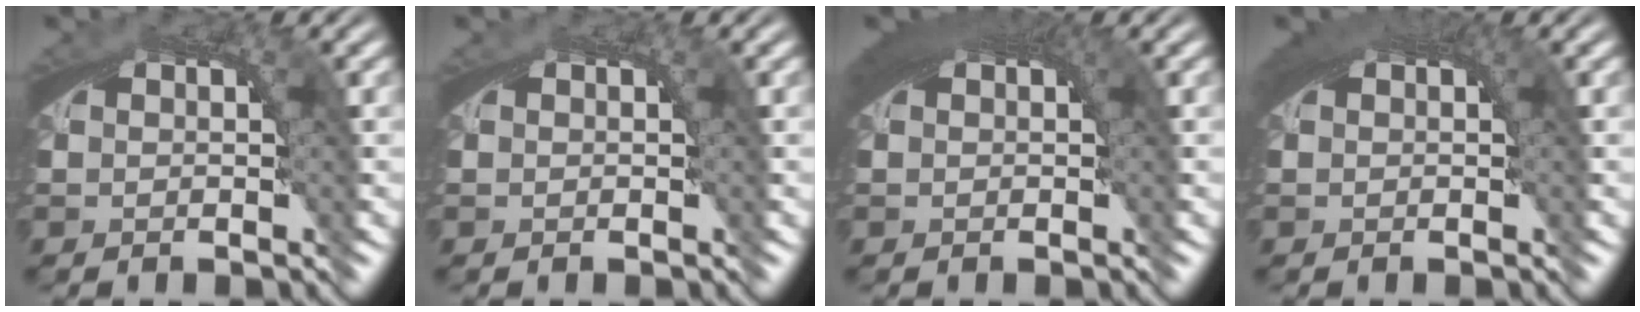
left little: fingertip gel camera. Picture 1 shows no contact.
{"total": 0.0}
{"total": 3.2, "force": [1.1, 1.0, 2.9], "torque": [-0.036, 0.011, 0.015]}
{"total": 2.3, "force": [0.9, 0.5, 2.1], "torque": [-0.025, 0.008, 0.013]}